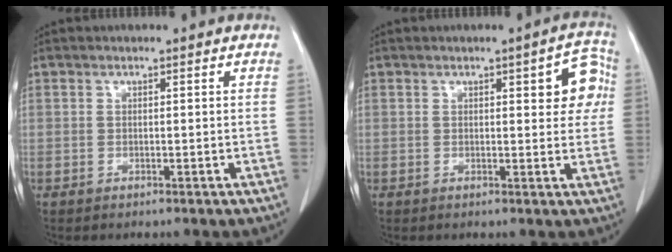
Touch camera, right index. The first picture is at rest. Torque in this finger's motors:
{"motor_torque": [0.16, 0.14, 0.09, 0.01]}